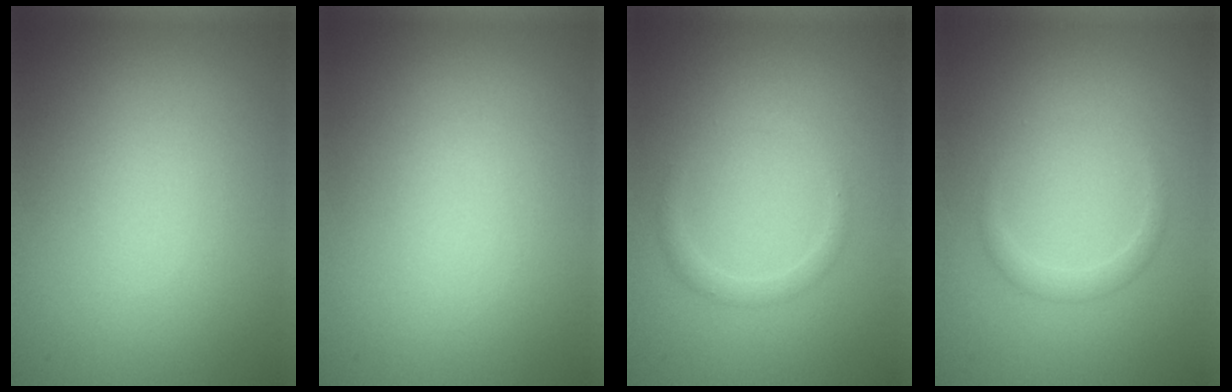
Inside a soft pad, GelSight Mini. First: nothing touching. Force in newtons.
{"total": 0.0}
{"total": 1.3, "press": 1.3, "slide": 0.0}
{"total": 1.4, "press": 1.4, "slide": 0.1}